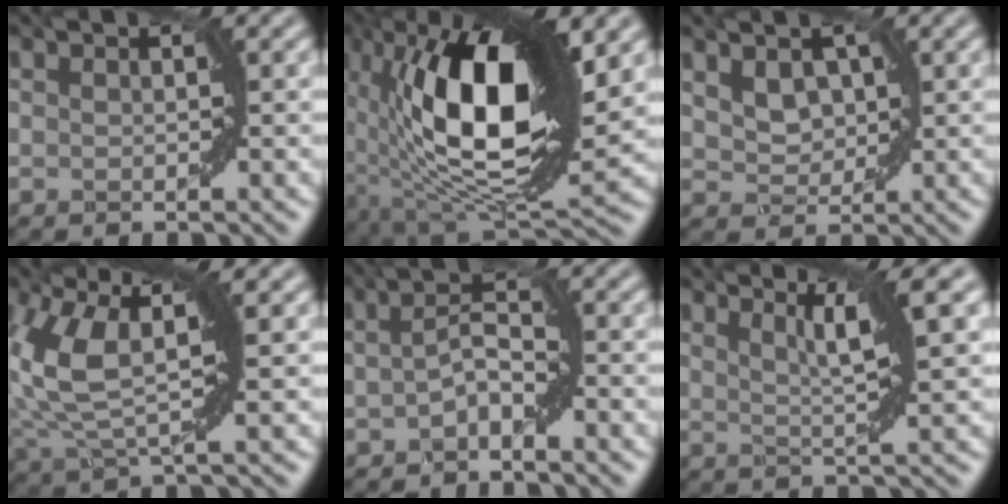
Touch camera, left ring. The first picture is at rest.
{"total": 15.1, "force": [2.5, 6.3, 13.5], "torque": [-0.223, 0.003, 0.035]}
{"total": 3.6, "force": [1.8, 2.3, 2.1], "torque": [-0.049, 0.011, 0.032]}
{"total": 9.1, "force": [1.6, 4.3, 7.9], "torque": [-0.183, 0.007, 0.026]}
{"total": 2.3, "force": [-0.8, 0.7, 2.0], "torque": [-0.038, 0.010, -0.018]}
{"total": 4.9, "force": [2.3, 0.5, 4.4], "torque": [-0.067, 0.004, 0.041]}